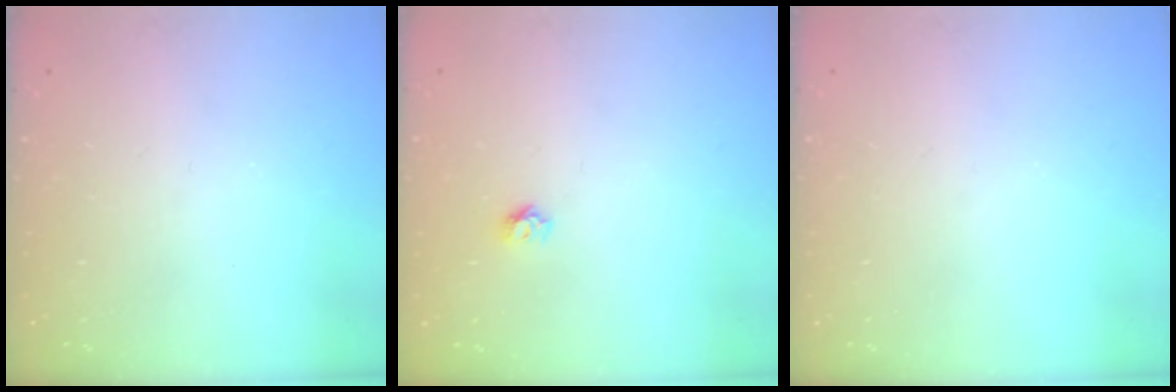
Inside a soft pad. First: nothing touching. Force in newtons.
{"total": 4.4, "press": 4.4, "slide": 0.4}
{"total": 0.0}